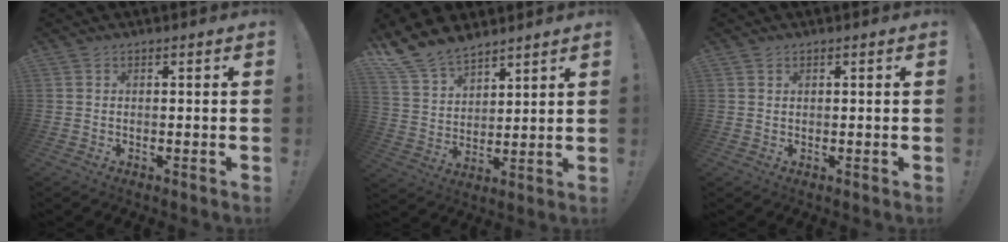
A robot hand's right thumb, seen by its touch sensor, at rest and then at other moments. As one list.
[{"total": 12.4, "force": [10.4, 5.7, 3.8], "torque": [-0.086, -0.071, 0.201]}, {"total": 0.8, "force": [0.6, 0.5, 0.1], "torque": [0.004, -0.002, 0.011]}]